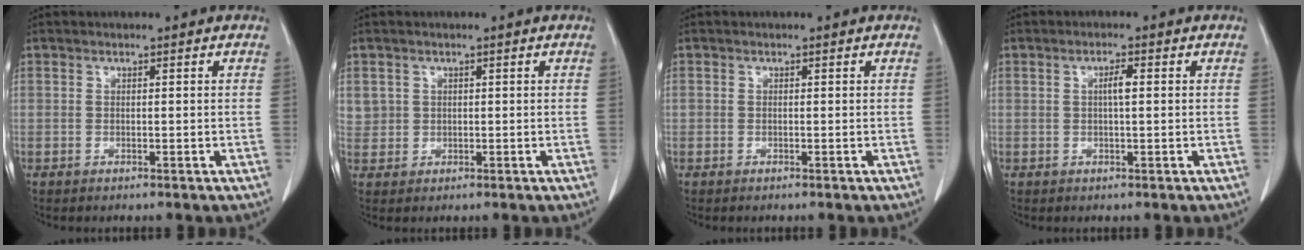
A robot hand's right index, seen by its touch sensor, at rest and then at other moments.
{"total": 2.5, "force": [1.0, 2.3, 0.1], "torque": [0.018, 0.005, 0.018]}
{"total": 0.0}
{"total": 2.1, "force": [0.3, 0.2, 2.0], "torque": [-0.037, 0.003, 0.004]}